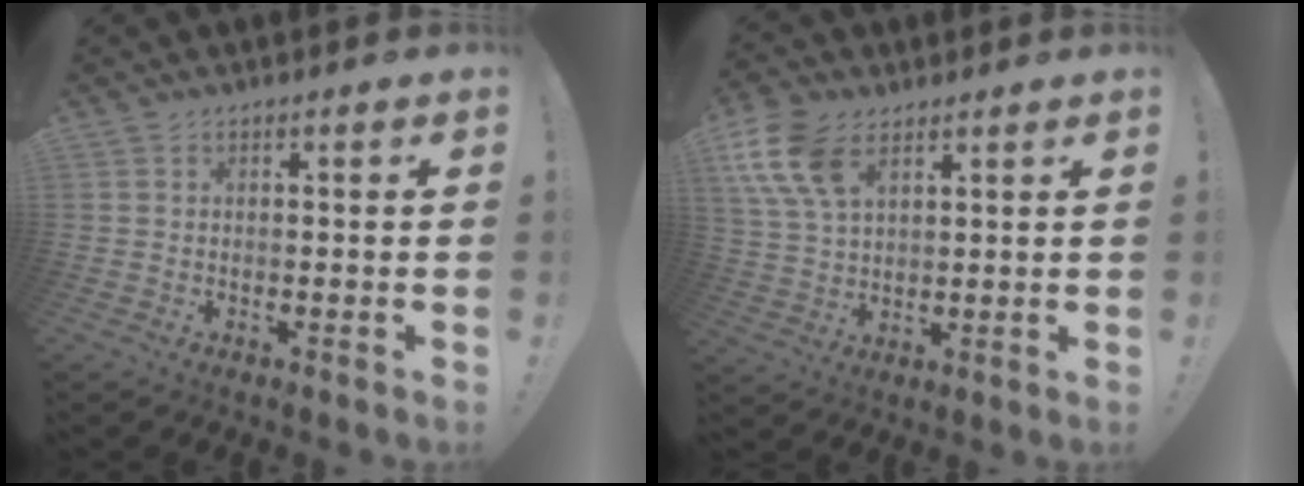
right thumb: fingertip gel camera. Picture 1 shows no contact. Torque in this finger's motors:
{"motor_torque": [-0.66, 1.29, 1.20, 0.51, 0.35]}